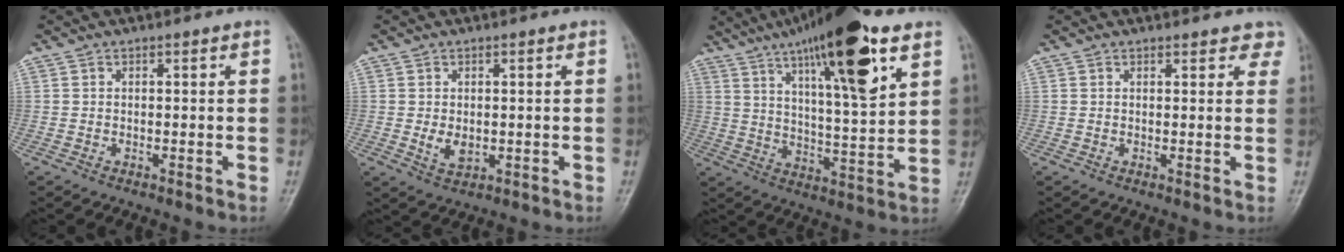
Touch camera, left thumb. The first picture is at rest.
{"total": 3.4, "force": [-0.1, 2.1, 2.7], "torque": [-0.043, -0.008, 0.004]}
{"total": 21.6, "force": [11.7, 4.9, 17.5], "torque": [-0.268, -0.034, 0.192]}
{"total": 3.9, "force": [3.4, 1.7, 1.1], "torque": [0.023, -0.011, 0.024]}